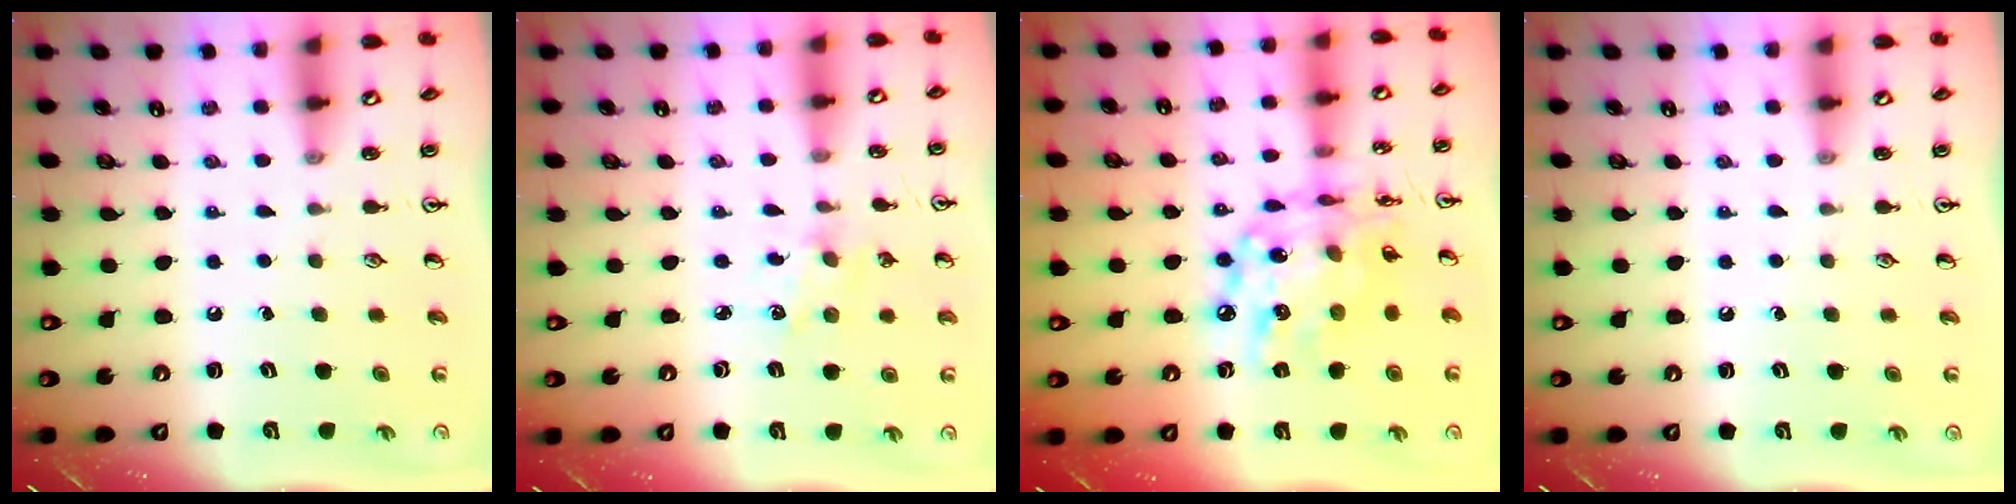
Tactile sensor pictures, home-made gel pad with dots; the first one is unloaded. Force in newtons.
{"total": 1.8, "press": 1.7, "slide": 0.3}
{"total": 16.0, "press": 16.0, "slide": 1.4}
{"total": 0.0}